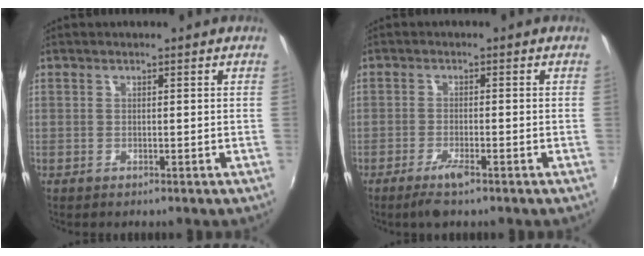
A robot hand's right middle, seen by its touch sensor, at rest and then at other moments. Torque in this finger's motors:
{"motor_torque": [0.39, -0.32, 0.23, 0.04]}